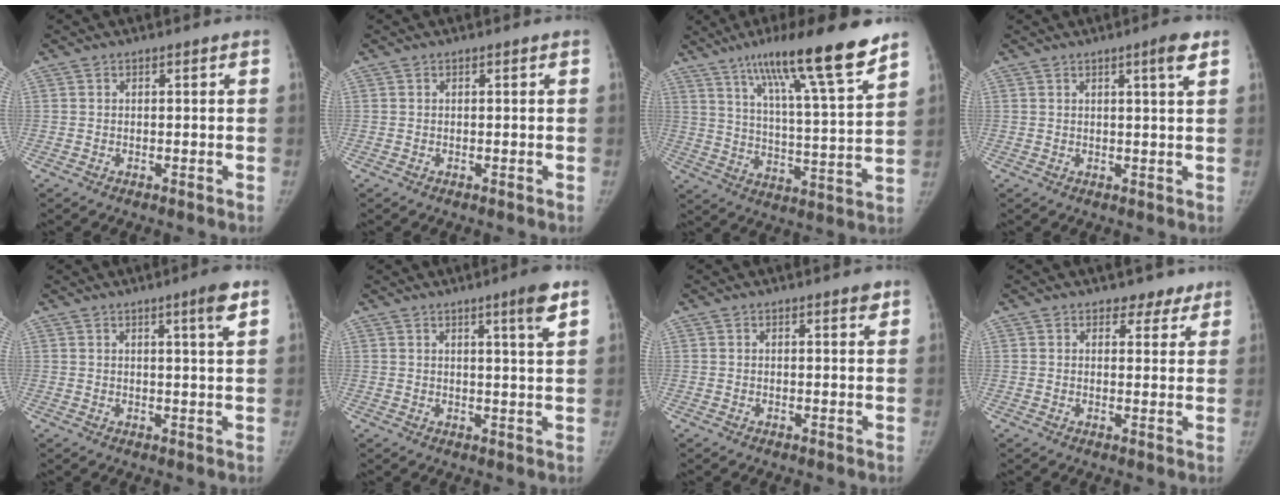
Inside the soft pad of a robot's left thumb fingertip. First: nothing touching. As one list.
[{"total": 0.0}, {"total": 20.3, "force": [14.0, 1.8, 14.5], "torque": [-0.212, -0.056, 0.227]}, {"total": 3.6, "force": [2.0, 0.1, 3.0], "torque": [-0.045, -0.012, 0.029]}, {"total": 4.3, "force": [2.4, 0.0, 3.6], "torque": [-0.050, -0.015, 0.034]}, {"total": 5.4, "force": [3.1, -0.1, 4.4], "torque": [-0.060, -0.021, 0.044]}, {"total": 1.5, "force": [1.0, 0.4, 1.0], "torque": [-0.010, -0.005, 0.011]}, {"total": 3.8, "force": [2.9, 2.3, 0.9], "torque": [0.017, -0.017, 0.037]}]